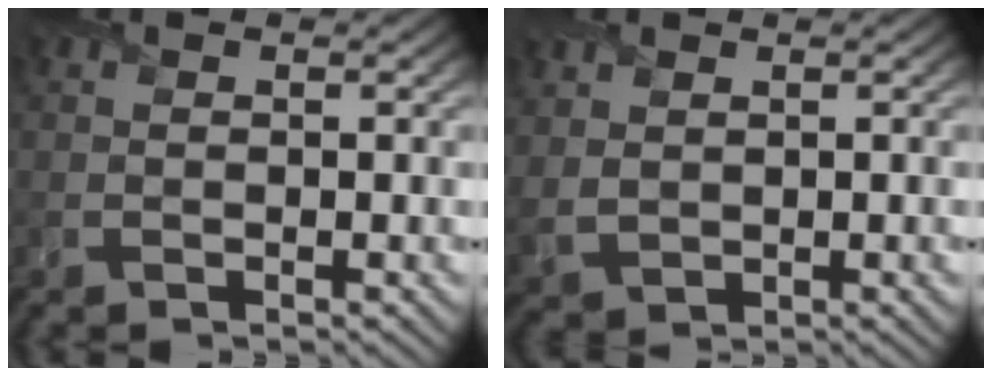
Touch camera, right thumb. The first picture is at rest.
{"total": 2.9, "force": [1.0, 1.9, 1.9], "torque": [-0.050, 0.002, 0.026]}